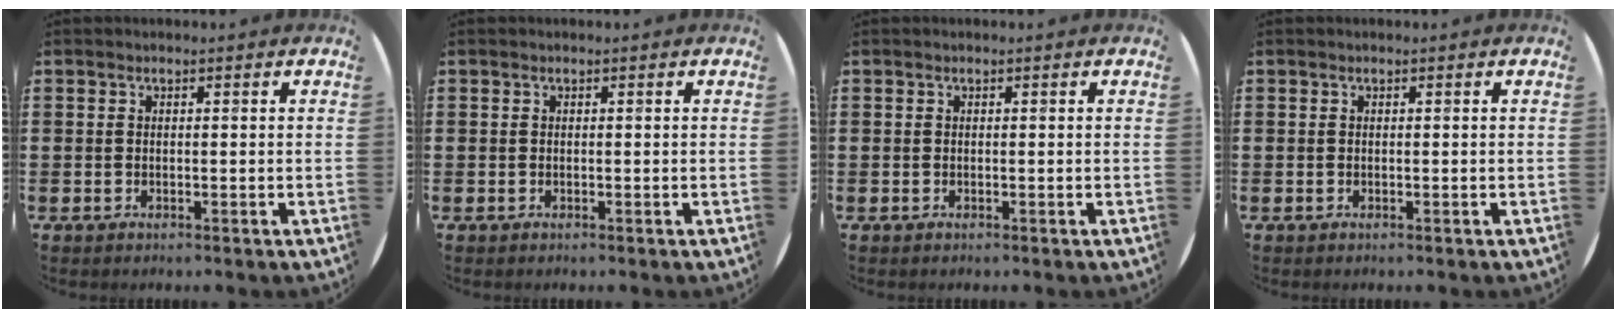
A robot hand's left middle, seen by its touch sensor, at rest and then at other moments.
{"total": 0.0}
{"total": 0.0}
{"total": 0.0}